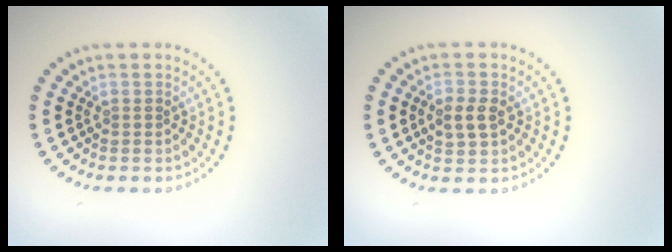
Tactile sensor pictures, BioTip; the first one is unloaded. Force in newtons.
{"total": 2.4, "press": 2.4, "slide": 0.0}